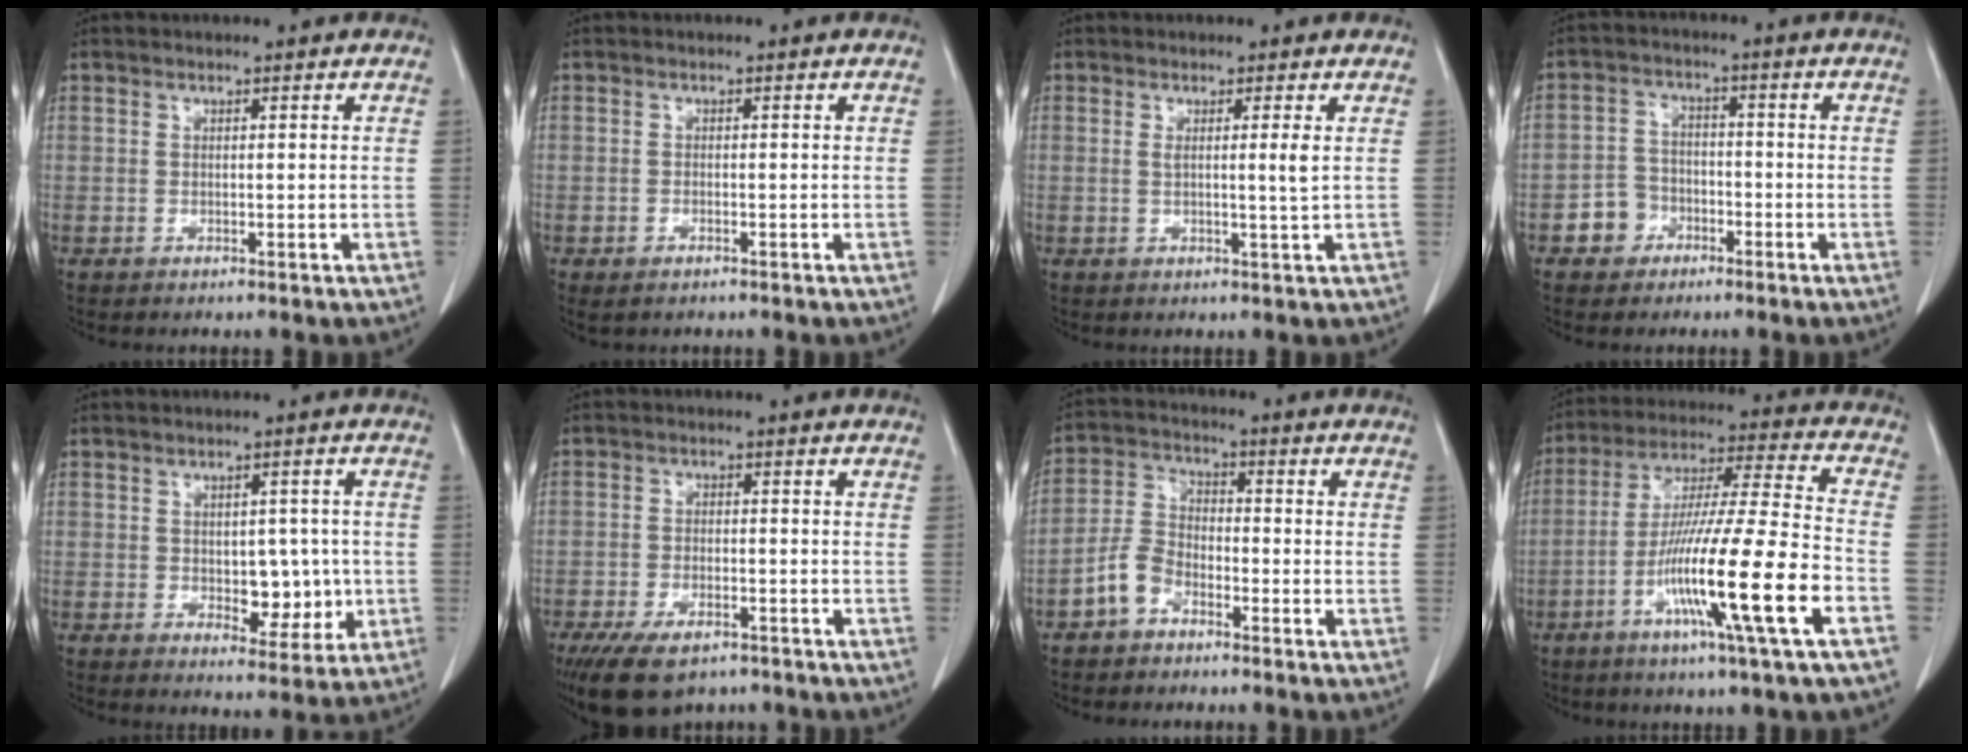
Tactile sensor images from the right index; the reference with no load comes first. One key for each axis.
{"total": 1.2, "fx": -0.7, "fy": 0.6, "fz": 0.8, "tx": -0.019, "ty": -0.002, "tz": -0.005}
{"total": 2.5, "fx": 0.5, "fy": -0.5, "fz": 2.4, "tx": -0.043, "ty": -0.005, "tz": 0.009}
{"total": 4.8, "fx": -2.5, "fy": 4.1, "fz": 0.7, "tx": -0.008, "ty": 0.019, "tz": -0.044}
{"total": 6.0, "fx": -0.5, "fy": 3.6, "fz": 4.8, "tx": -0.052, "ty": 0.004, "tz": 0.002}
{"total": 9.6, "fx": -6.9, "fy": 4.1, "fz": 5.3, "tx": -0.093, "ty": -0.009, "tz": -0.110}
{"total": 5.5, "fx": -3.3, "fy": 3.4, "fz": 2.8, "tx": -0.067, "ty": 0.015, "tz": -0.071}
{"total": 18.6, "fx": -7.2, "fy": -0.9, "fz": 17.1, "tx": -0.322, "ty": -0.025, "tz": -0.133}